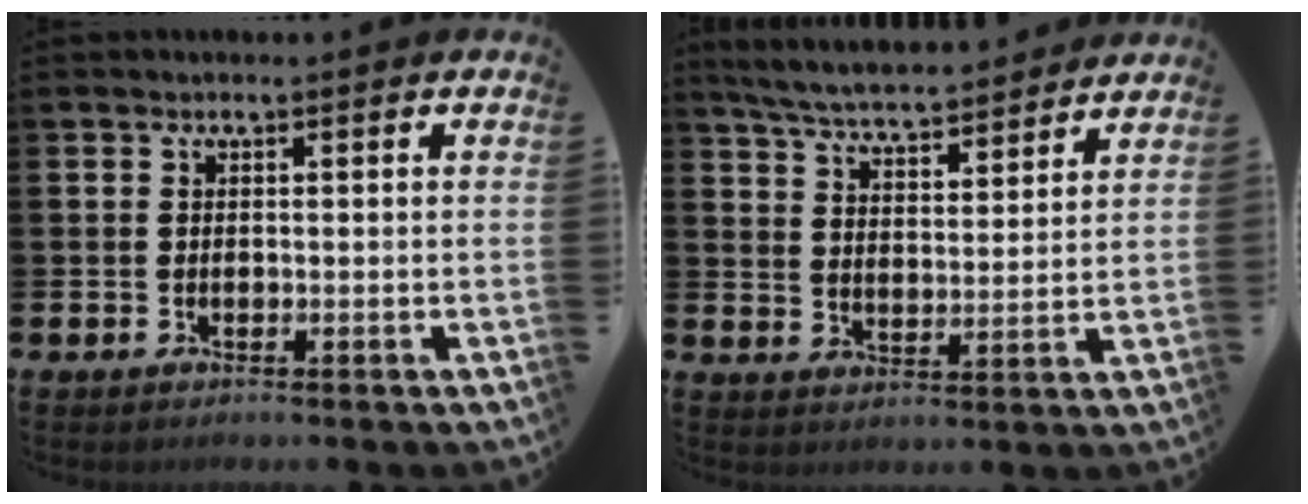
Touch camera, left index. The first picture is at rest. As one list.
[{"total": 6.0, "force": [5.9, 0.4, 1.0], "torque": [-0.049, -0.040, 0.104]}]